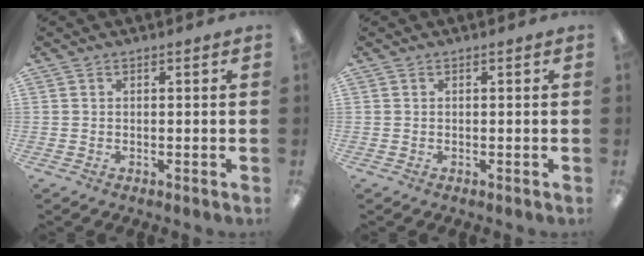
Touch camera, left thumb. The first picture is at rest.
{"total": 0.0}